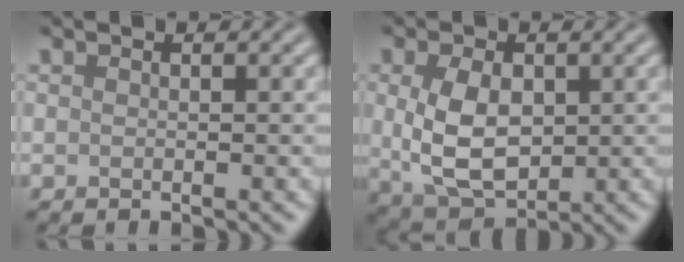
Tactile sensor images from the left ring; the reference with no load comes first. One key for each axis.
{"total": 6.4, "fx": 0.3, "fy": 4.1, "fz": 4.9, "tx": -0.104, "ty": -0.005, "tz": 0.012}